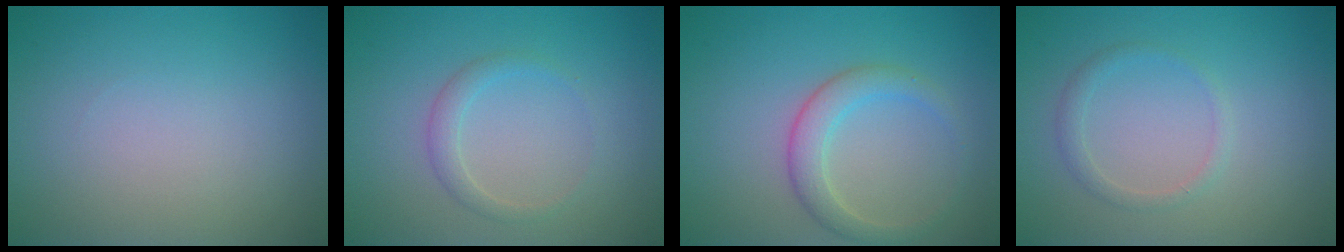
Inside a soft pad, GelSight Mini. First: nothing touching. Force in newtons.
{"total": 1.5, "press": 1.5, "slide": 0.0}
{"total": 2.8, "press": 2.8, "slide": 0.0}
{"total": 1.3, "press": 1.3, "slide": 0.0}